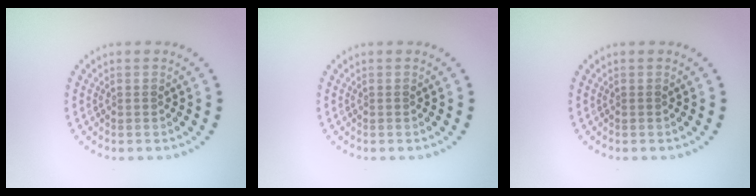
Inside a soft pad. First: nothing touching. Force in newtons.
{"total": 0.0}
{"total": 0.0}